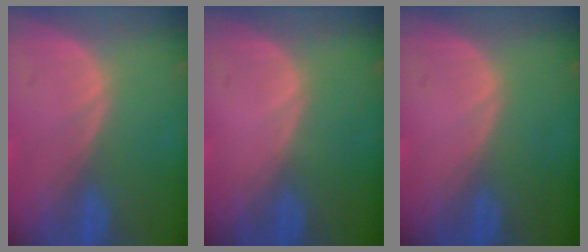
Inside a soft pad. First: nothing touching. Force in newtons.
{"total": 0.0}
{"total": 0.0}